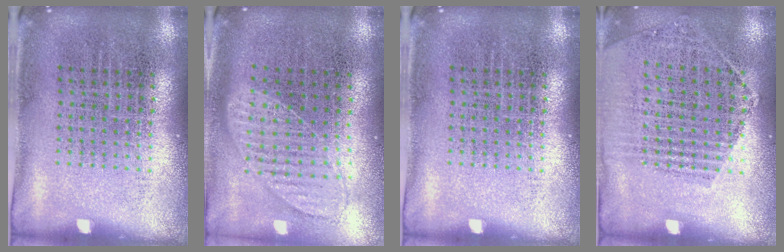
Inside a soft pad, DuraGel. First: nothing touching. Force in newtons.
{"total": 1.0, "press": 1.0, "slide": 0.1}
{"total": 0.0}
{"total": 1.4, "press": 1.4, "slide": 0.4}